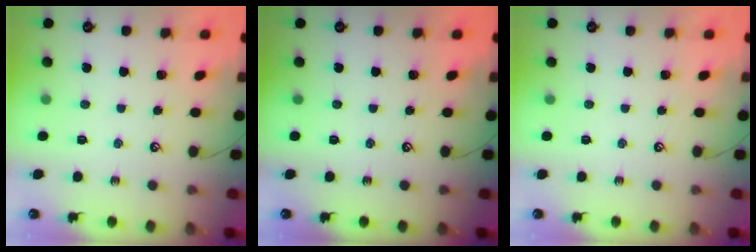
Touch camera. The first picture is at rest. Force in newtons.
{"total": 0.0}
{"total": 0.0}